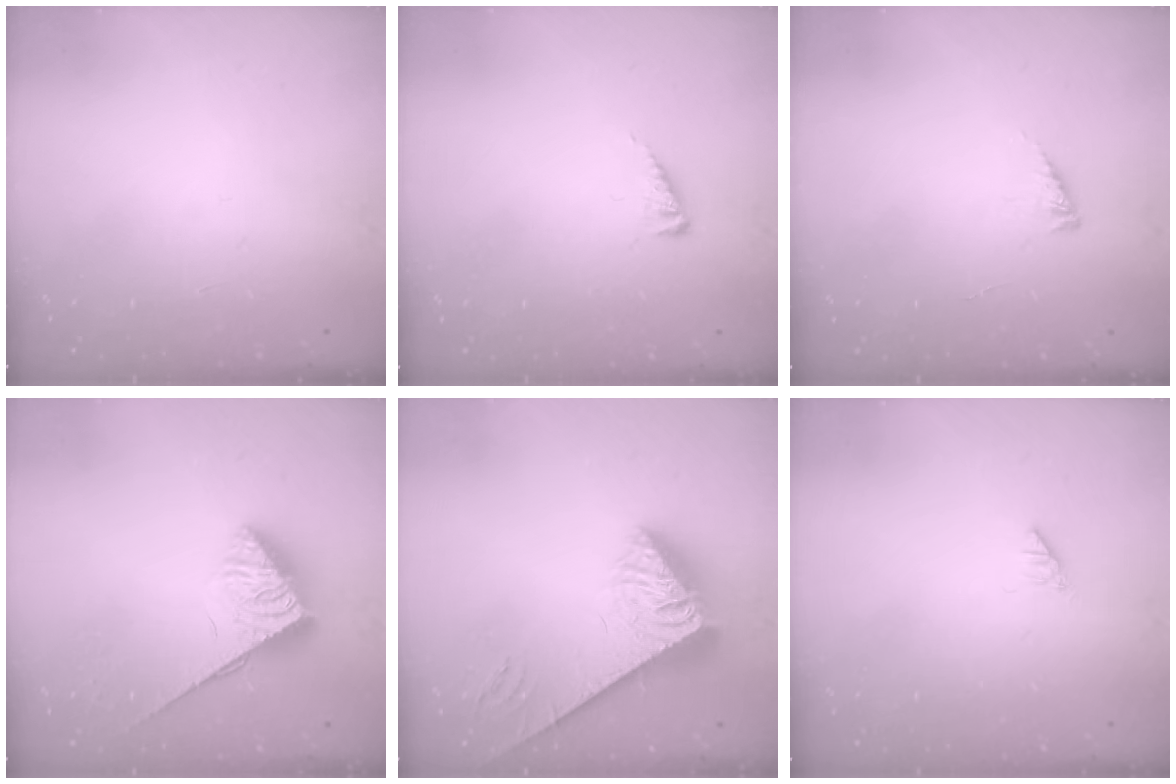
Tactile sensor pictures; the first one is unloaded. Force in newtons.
{"total": 2.9, "press": 2.9, "slide": 0.2}
{"total": 3.7, "press": 3.7, "slide": 0.5}
{"total": 3.7, "press": 3.6, "slide": 0.6}
{"total": 6.7, "press": 6.6, "slide": 0.8}
{"total": 0.0}